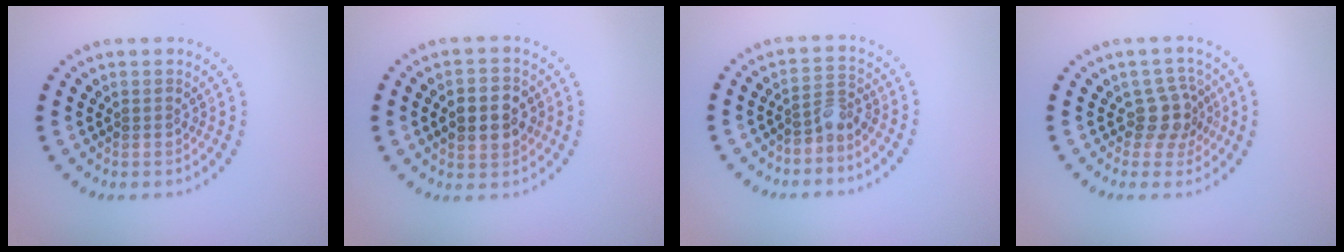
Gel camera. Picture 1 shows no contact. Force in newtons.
{"total": 3.9, "press": 3.9, "slide": 0.0}
{"total": 2.1, "press": 1.6, "slide": 1.4}
{"total": 2.7, "press": 2.0, "slide": 1.8}